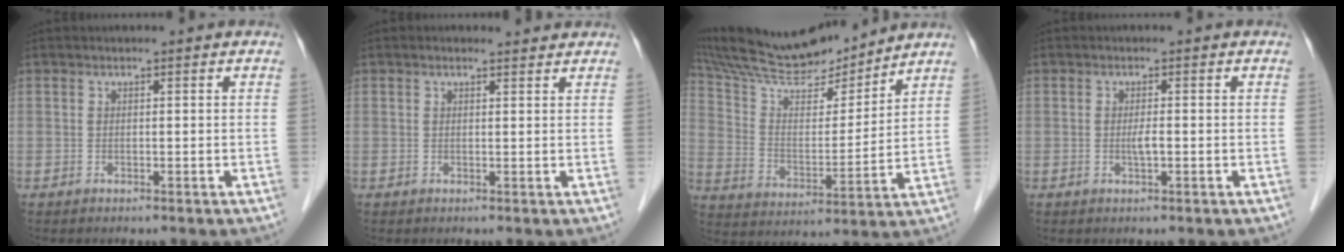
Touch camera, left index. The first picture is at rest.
{"total": 2.0, "force": [1.9, 0.5, 0.3], "torque": [-0.012, 0.006, 0.023]}
{"total": 17.0, "force": [15.9, 2.7, 5.5], "torque": [-0.111, 0.009, 0.281]}
{"total": 1.2, "force": [-0.2, 0.1, 1.2], "torque": [-0.026, -0.002, -0.002]}